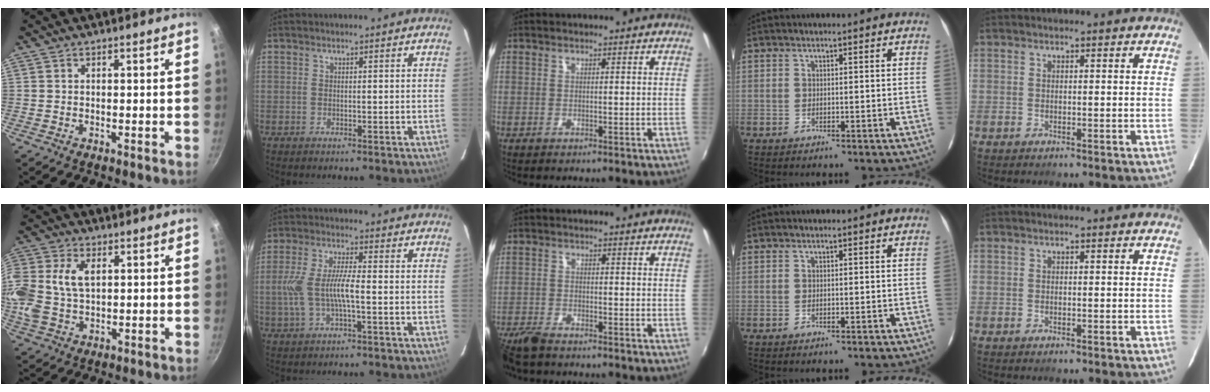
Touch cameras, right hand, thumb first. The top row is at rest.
{"thumb": {"total": 15.2, "force": [2.7, 10.7, 10.5], "torque": [-0.246, 0.022, 0.049]}, "index": {"total": 8.6, "force": [-1.6, 1.7, 8.3], "torque": [-0.173, 0.001, -0.027]}, "middle": {"total": 6.4, "force": [-5.5, 1.6, 2.8], "torque": [-0.081, -0.025, -0.108]}}